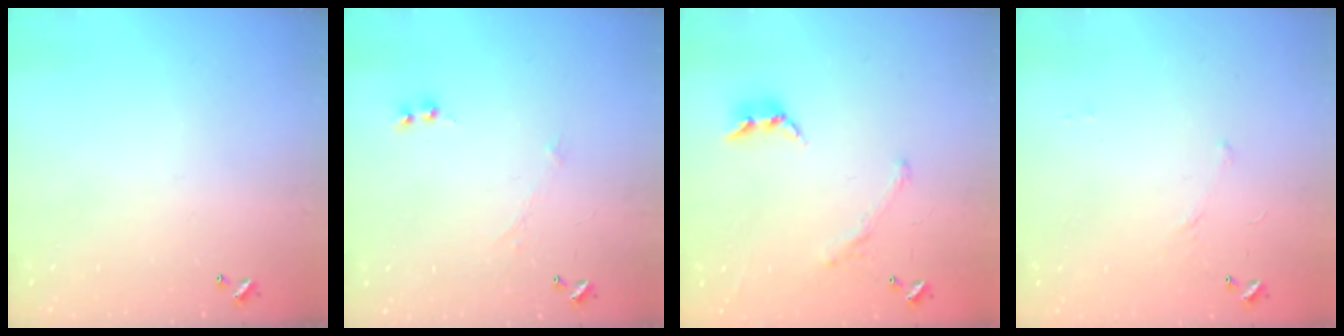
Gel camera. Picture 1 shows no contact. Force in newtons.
{"total": 0.0}
{"total": 1.5, "press": 1.0, "slide": 1.2}
{"total": 6.4, "press": 6.3, "slide": 0.7}